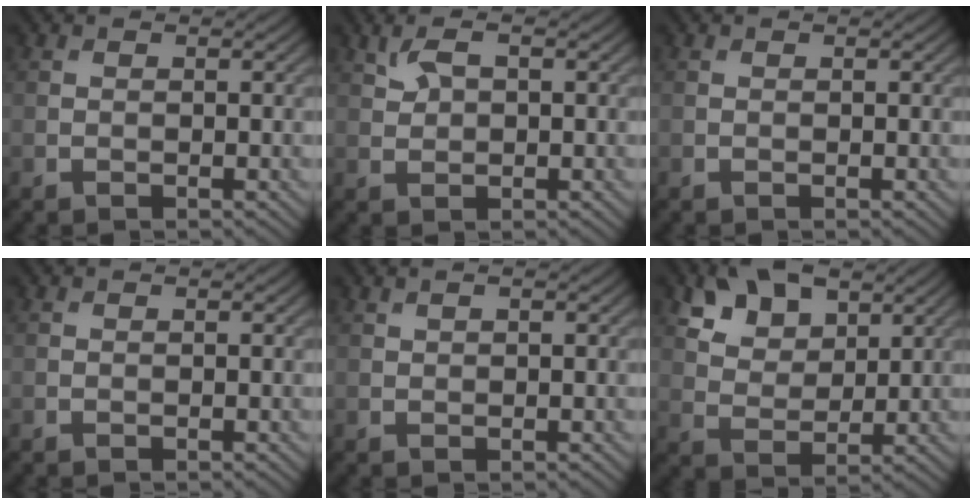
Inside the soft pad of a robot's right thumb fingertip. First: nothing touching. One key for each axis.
{"total": 2.9, "fx": 1.3, "fy": 1.5, "fz": 2.1, "tx": -0.051, "ty": 0.004, "tz": 0.025}
{"total": 0.0}
{"total": 0.0}
{"total": 0.9, "fx": 0.6, "fy": 0.3, "fz": 0.6, "tx": -0.016, "ty": 0.003, "tz": 0.013}
{"total": 8.0, "fx": 4.9, "fy": 4.6, "fz": 4.4, "tx": -0.101, "ty": 0.001, "tz": 0.087}